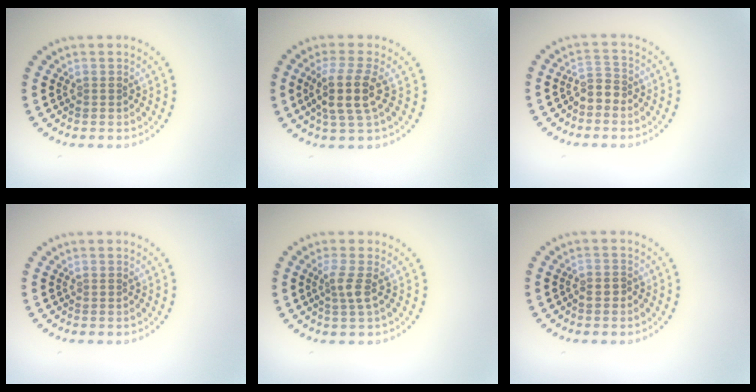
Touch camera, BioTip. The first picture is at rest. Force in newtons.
{"total": 3.8, "press": 3.1, "slide": 2.2}
{"total": 1.9, "press": 1.6, "slide": 1.1}
{"total": 0.0}
{"total": 1.9, "press": 1.4, "slide": 1.3}
{"total": 0.8, "press": 0.7, "slide": 0.5}